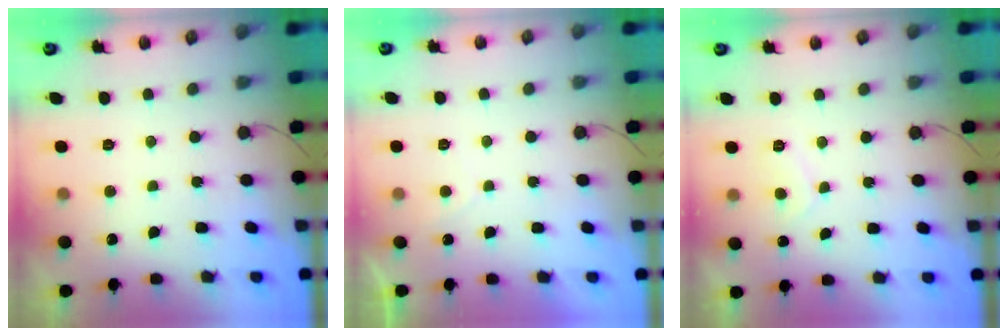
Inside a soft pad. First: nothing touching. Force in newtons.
{"total": 0.6, "press": 0.4, "slide": 0.4}
{"total": 2.5, "press": 2.4, "slide": 0.8}